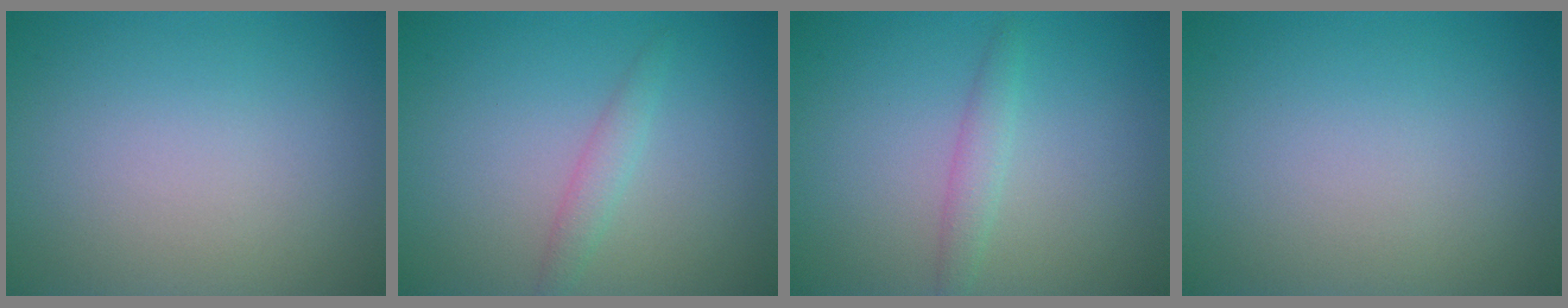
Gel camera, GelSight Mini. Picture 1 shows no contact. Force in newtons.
{"total": 1.4, "press": 1.4, "slide": 0.1}
{"total": 1.6, "press": 1.6, "slide": 0.0}
{"total": 0.0}